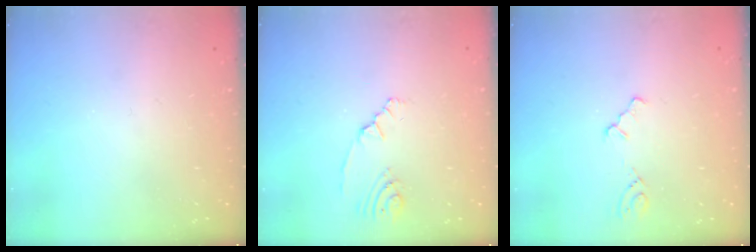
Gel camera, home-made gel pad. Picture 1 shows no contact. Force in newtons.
{"total": 1.8, "press": 1.5, "slide": 1.0}
{"total": 1.8, "press": 1.7, "slide": 0.4}